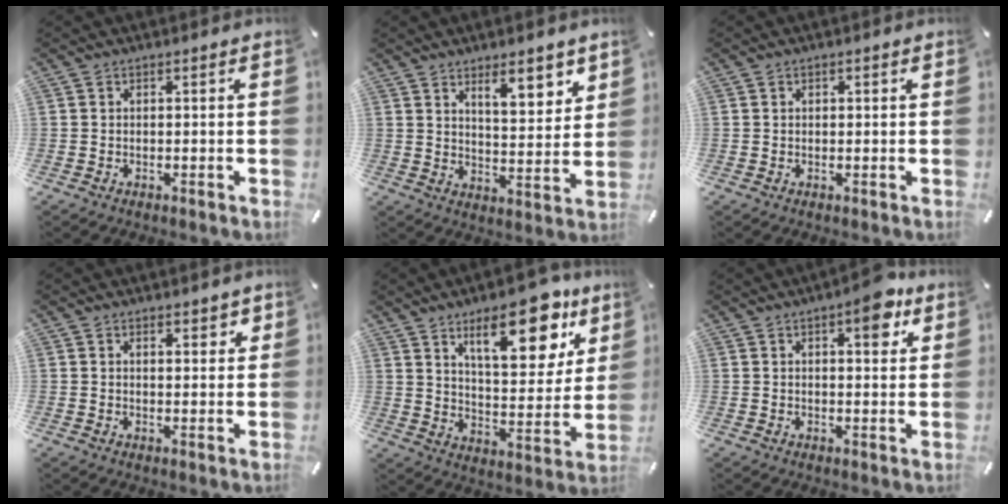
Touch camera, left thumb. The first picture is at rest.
{"total": 9.5, "force": [6.8, 3.7, 5.5], "torque": [-0.065, -0.042, 0.111]}
{"total": 0.6, "force": [0.2, 0.5, 0.3], "torque": [-0.006, 0.002, 0.003]}
{"total": 2.6, "force": [1.8, 1.6, 1.1], "torque": [-0.009, -0.006, 0.029]}
{"total": 20.1, "force": [12.0, 8.7, 13.5], "torque": [-0.175, -0.069, 0.191]}
{"total": 7.9, "force": [4.1, 3.2, 5.9], "torque": [-0.067, -0.021, 0.060]}